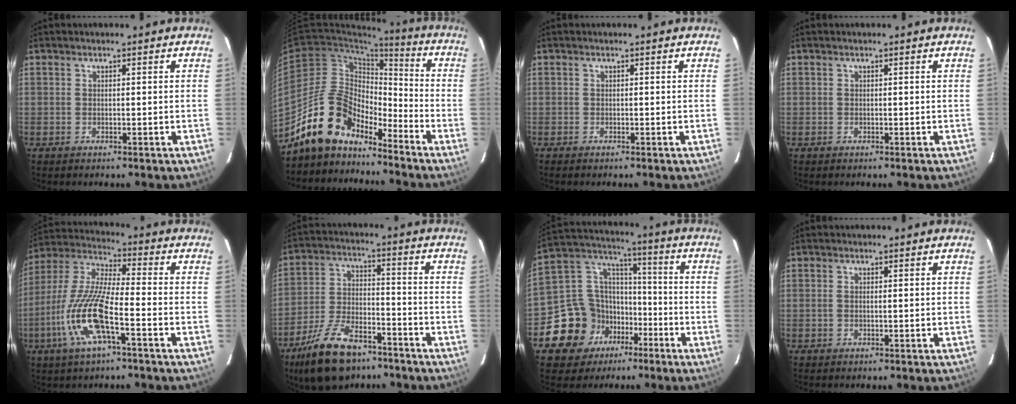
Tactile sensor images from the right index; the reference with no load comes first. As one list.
[{"total": 14.3, "force": [-12.1, 5.9, 4.9], "torque": [-0.101, 0.025, -0.224]}, {"total": 0.0}, {"total": 0.0}, {"total": 15.0, "force": [-6.1, 2.8, 13.4], "torque": [-0.288, -0.011, -0.125]}, {"total": 16.3, "force": [-11.4, 7.2, 9.1], "torque": [-0.191, -0.010, -0.198]}, {"total": 14.9, "force": [-7.6, 12.0, 4.6], "torque": [-0.117, 0.055, -0.113]}, {"total": 0.6, "force": [0.0, 0.0, 0.6], "torque": [-0.012, 0.000, -0.002]}]